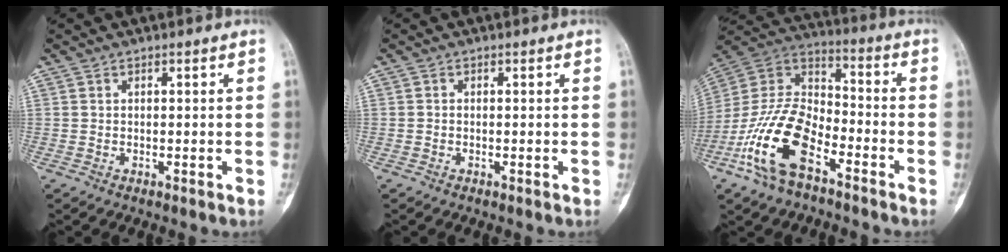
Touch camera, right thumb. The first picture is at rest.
{"total": 0.0}
{"total": 17.5, "force": [-8.9, 8.7, 12.4], "torque": [-0.234, 0.057, -0.180]}